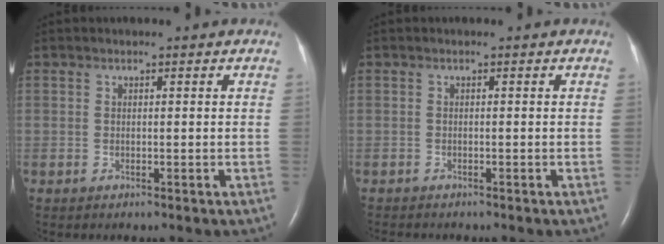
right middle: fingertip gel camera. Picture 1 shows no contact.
{"total": 1.7, "force": [-1.5, 0.5, 0.5], "torque": [-0.012, -0.004, -0.018]}